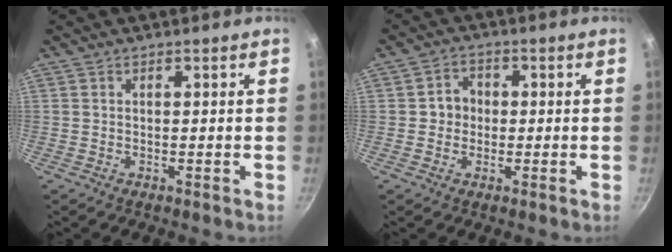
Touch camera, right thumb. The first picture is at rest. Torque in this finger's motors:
{"motor_torque": [-0.51, 0.49, 0.31, -0.10, 0.00]}